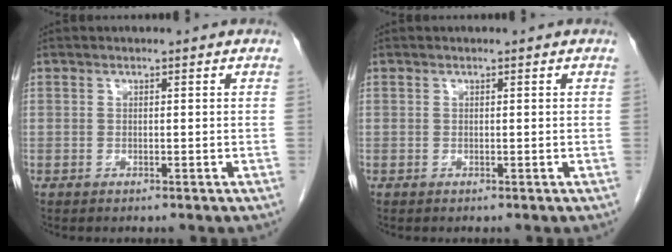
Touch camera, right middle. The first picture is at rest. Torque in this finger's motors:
{"motor_torque": [0.01, -0.01, 0.01, 0.00]}